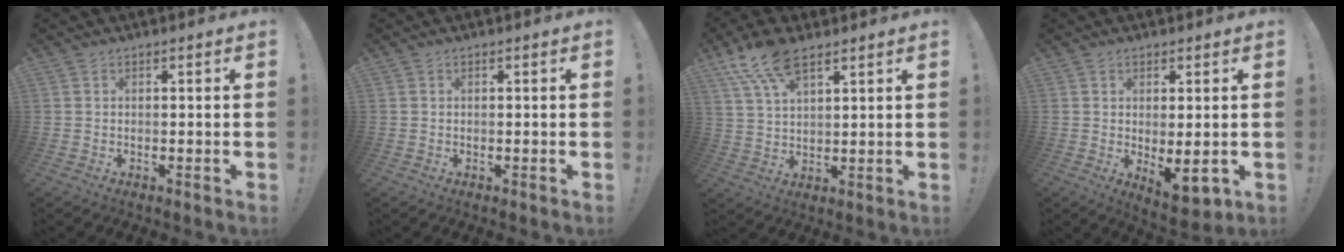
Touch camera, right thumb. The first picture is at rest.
{"total": 0.0}
{"total": 10.6, "force": [7.0, 4.3, 6.6], "torque": [-0.123, -0.025, 0.133]}
{"total": 6.5, "force": [0.5, 2.2, 6.1], "torque": [-0.075, -0.026, 0.015]}